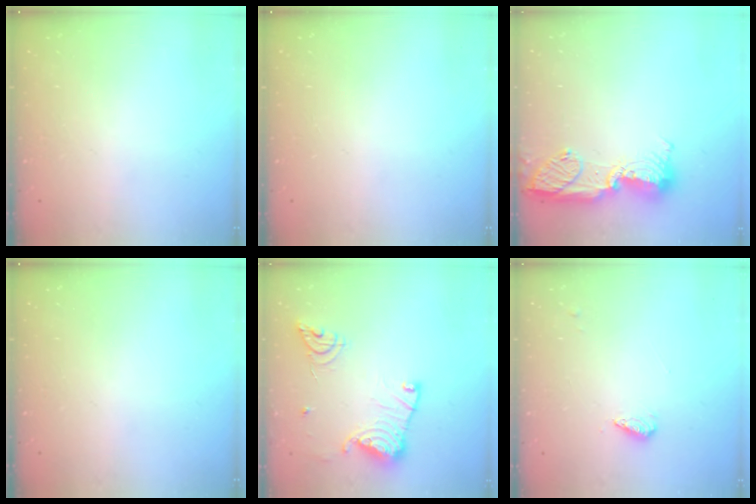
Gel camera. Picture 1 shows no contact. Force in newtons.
{"total": 0.0}
{"total": 14.9, "press": 13.8, "slide": 5.6}
{"total": 0.0}
{"total": 15.6, "press": 15.5, "slide": 1.5}
{"total": 3.9, "press": 3.8, "slide": 0.4}